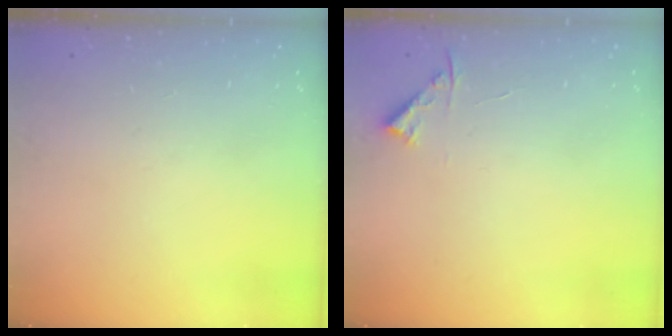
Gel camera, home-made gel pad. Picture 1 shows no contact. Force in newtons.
{"total": 3.4, "press": 3.4, "slide": 0.4}